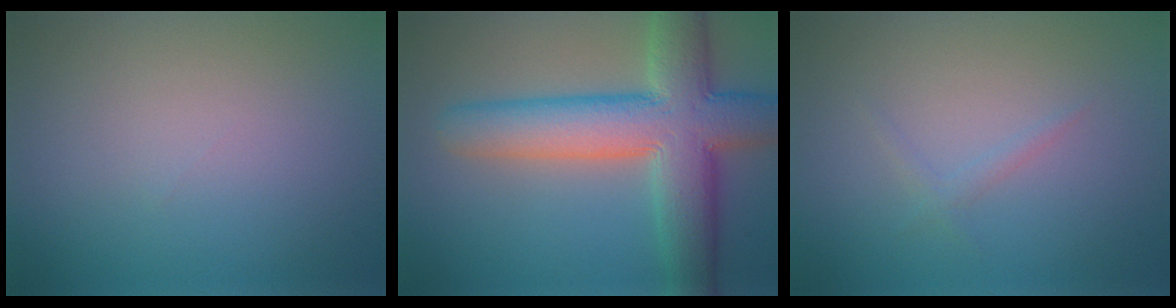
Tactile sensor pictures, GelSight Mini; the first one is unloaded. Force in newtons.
{"total": 10.0, "press": 10.0, "slide": 0.6}
{"total": 0.8, "press": 0.8, "slide": 0.0}